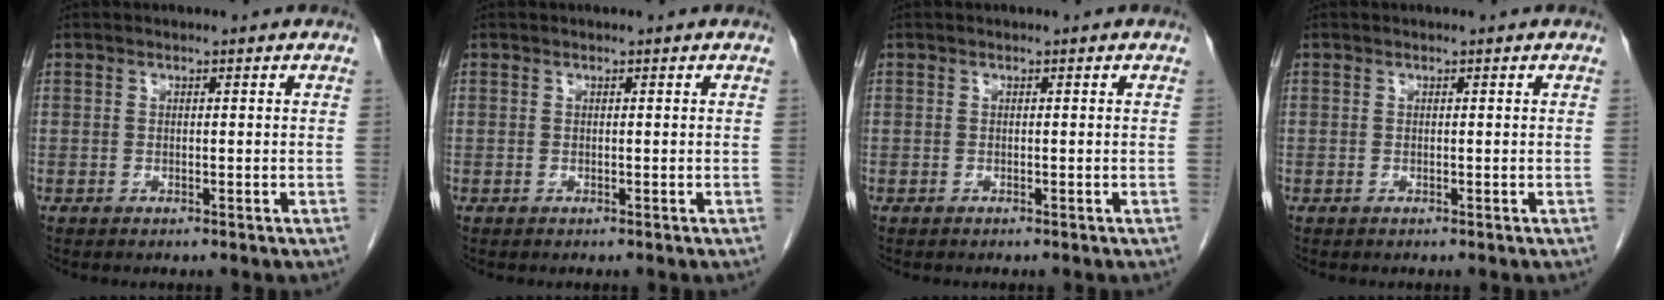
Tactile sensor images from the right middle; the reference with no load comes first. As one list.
[{"total": 0.0}, {"total": 0.0}, {"total": 0.0}]